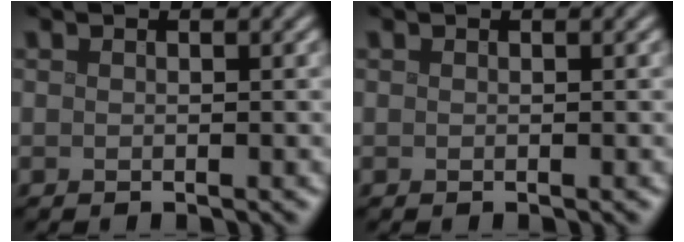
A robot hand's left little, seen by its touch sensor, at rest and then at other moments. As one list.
[{"total": 0.0}]